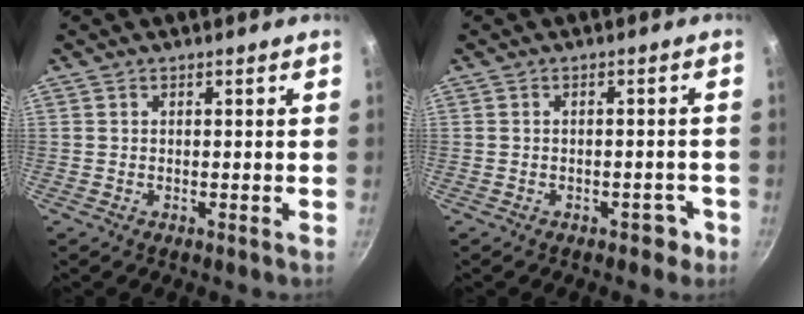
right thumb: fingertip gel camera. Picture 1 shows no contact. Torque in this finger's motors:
{"motor_torque": [0.16, 0.42, 0.15, -0.59, 0.07]}